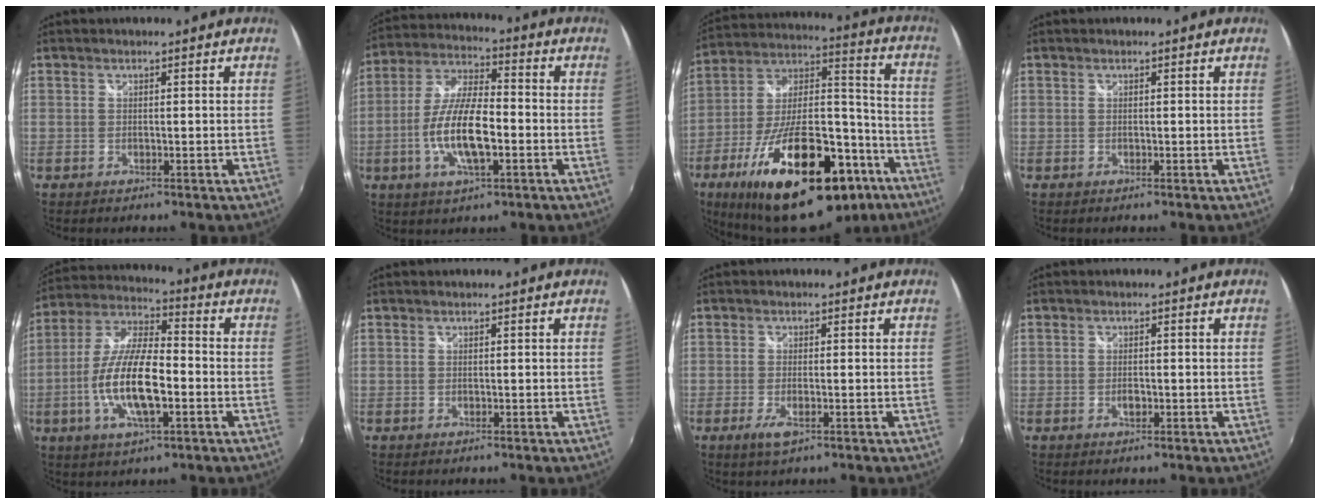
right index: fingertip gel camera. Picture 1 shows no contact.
{"total": 13.1, "force": [-3.4, 4.3, 11.9], "torque": [-0.245, -0.001, -0.066]}
{"total": 32.3, "force": [-18.2, 13.4, 23.1], "torque": [-0.393, 0.003, -0.268]}
{"total": 0.0}
{"total": 15.0, "force": [-3.8, 5.0, 13.7], "torque": [-0.277, -0.004, -0.073]}
{"total": 0.0}
{"total": 3.6, "force": [-1.6, 0.9, 3.1], "torque": [-0.063, -0.010, -0.027]}
{"total": 1.4, "force": [-0.4, 0.9, 1.0], "torque": [-0.018, 0.000, -0.009]}